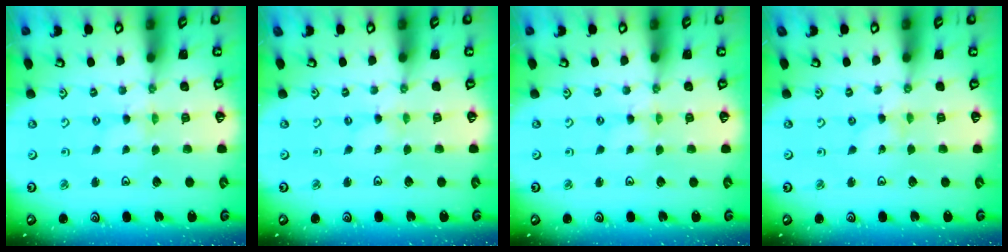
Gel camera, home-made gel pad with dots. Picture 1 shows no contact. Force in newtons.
{"total": 0.0}
{"total": 0.0}
{"total": 0.0}